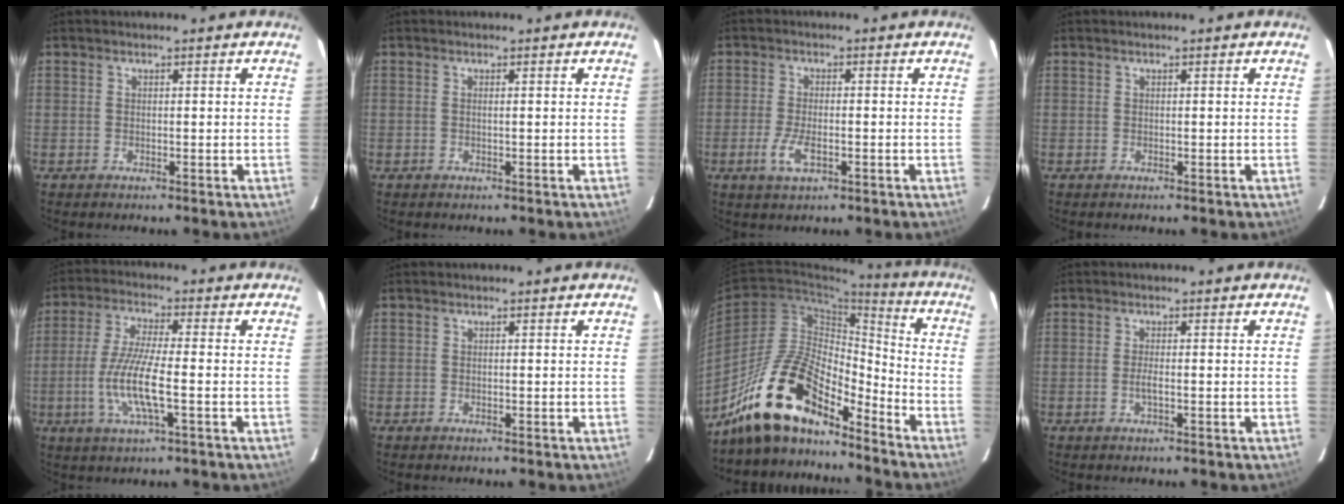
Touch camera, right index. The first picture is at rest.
{"total": 0.5, "force": [0.0, -0.2, 0.5], "torque": [-0.009, 0.000, -0.001]}
{"total": 5.1, "force": [-2.0, 1.8, 4.3], "torque": [-0.097, -0.007, -0.038]}
{"total": 0.0}
{"total": 10.3, "force": [-2.6, 1.5, 9.8], "torque": [-0.201, -0.010, -0.051]}
{"total": 0.0}
{"total": 17.5, "force": [-13.9, 5.7, 8.9], "torque": [-0.167, 0.014, -0.262]}
{"total": 1.5, "force": [-0.5, 0.1, 1.4], "torque": [-0.028, -0.004, -0.010]}